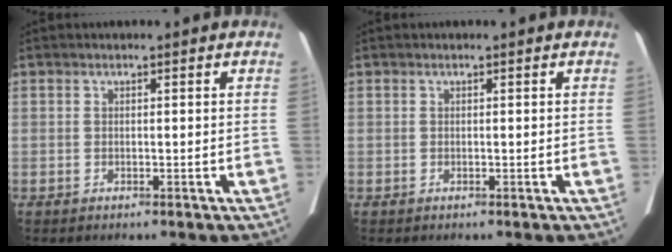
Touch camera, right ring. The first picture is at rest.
{"total": 0.0}